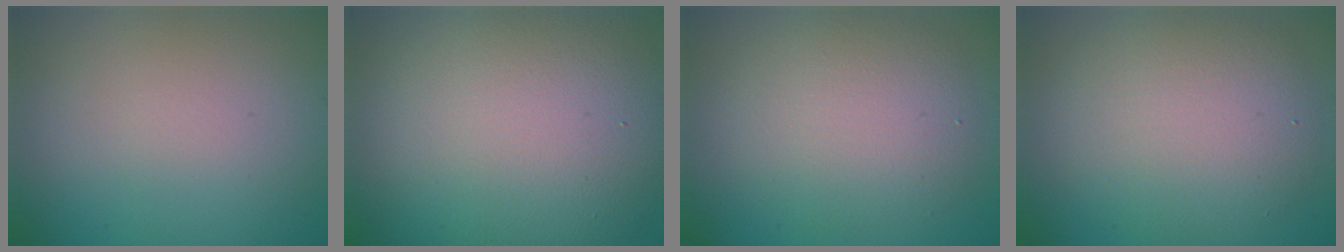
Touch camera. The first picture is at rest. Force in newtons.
{"total": 13.8, "press": 13.7, "slide": 1.2}
{"total": 5.2, "press": 5.2, "slide": 0.1}
{"total": 6.4, "press": 6.4, "slide": 0.3}